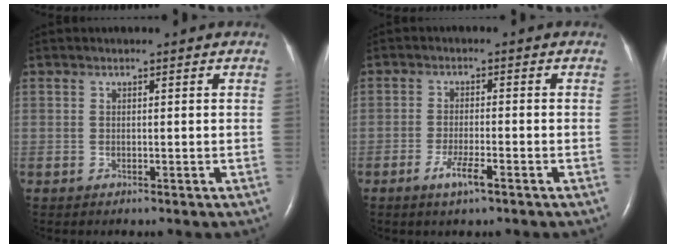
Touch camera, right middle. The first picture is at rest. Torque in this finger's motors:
{"motor_torque": [0.61, -0.35, 0.06, 0.03]}